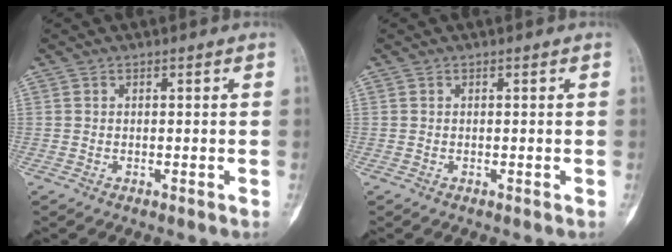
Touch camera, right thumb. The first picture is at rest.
{"total": 0.0}